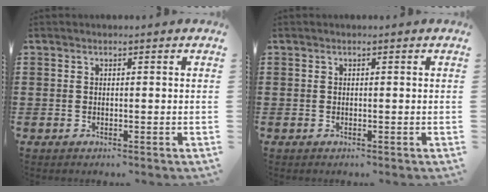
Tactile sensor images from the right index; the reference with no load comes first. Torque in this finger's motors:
{"motor_torque": [-0.09, 0.03, 0.00, 0.00]}